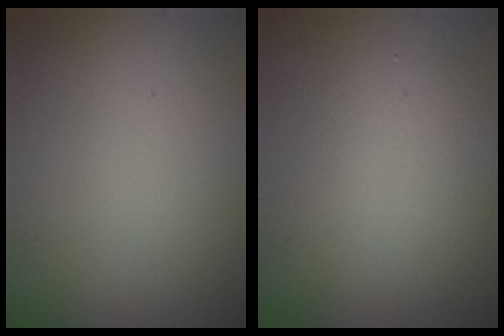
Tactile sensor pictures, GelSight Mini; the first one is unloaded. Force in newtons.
{"total": 3.7, "press": 3.7, "slide": 0.3}